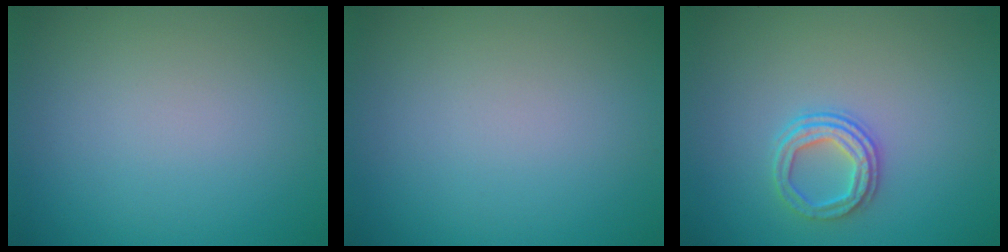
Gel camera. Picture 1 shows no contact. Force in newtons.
{"total": 0.0}
{"total": 2.7, "press": 2.4, "slide": 1.2}